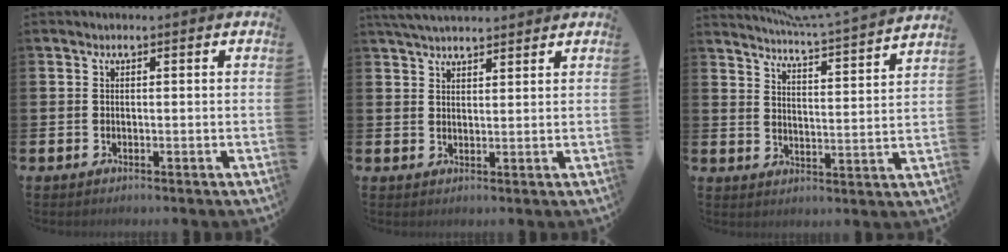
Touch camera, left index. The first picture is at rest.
{"total": 4.2, "force": [4.0, 0.7, 0.9], "torque": [-0.023, -0.011, 0.075]}
{"total": 5.5, "force": [5.3, -0.9, 1.3], "torque": [-0.048, -0.047, 0.089]}